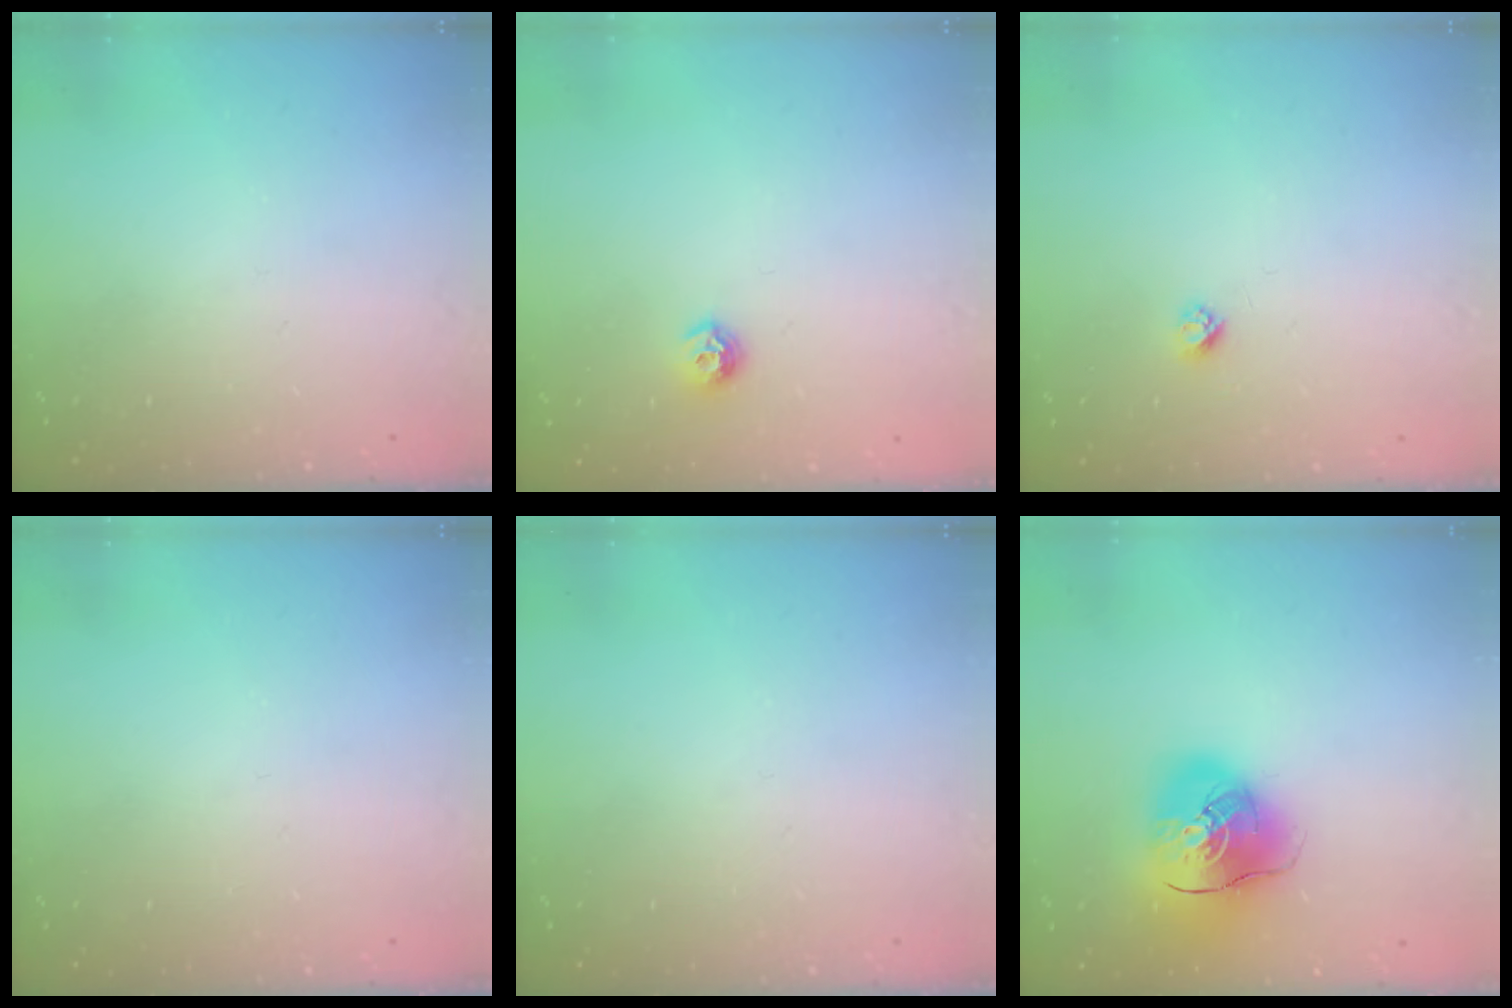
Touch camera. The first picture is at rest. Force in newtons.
{"total": 7.2, "press": 7.1, "slide": 1.0}
{"total": 2.7, "press": 2.6, "slide": 0.3}
{"total": 0.0}
{"total": 0.0}
{"total": 14.8, "press": 14.5, "slide": 2.6}